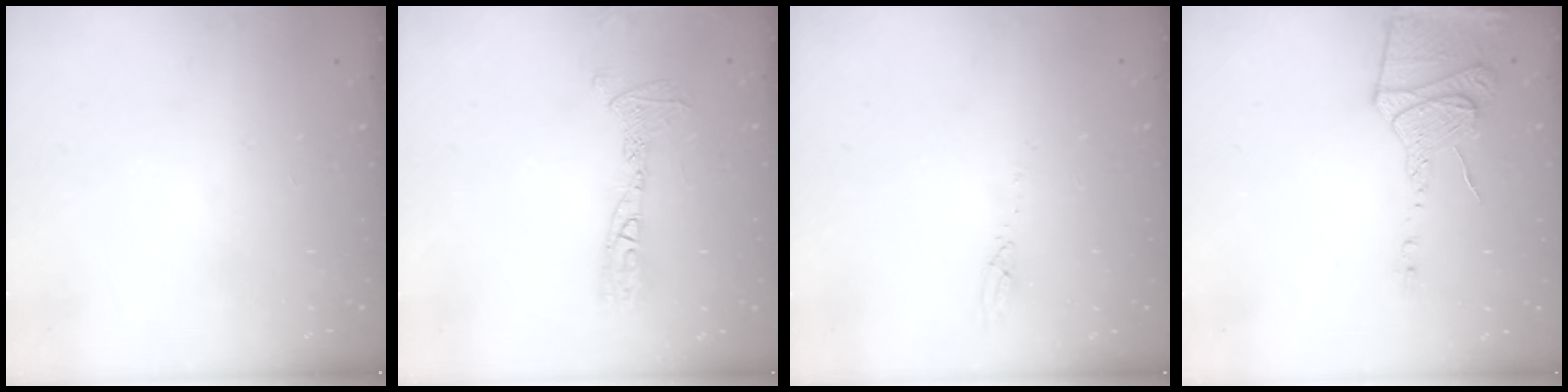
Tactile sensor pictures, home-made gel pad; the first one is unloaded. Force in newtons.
{"total": 14.6, "press": 12.8, "slide": 7.1}
{"total": 2.7, "press": 2.7, "slide": 0.2}
{"total": 13.7, "press": 13.7, "slide": 1.2}